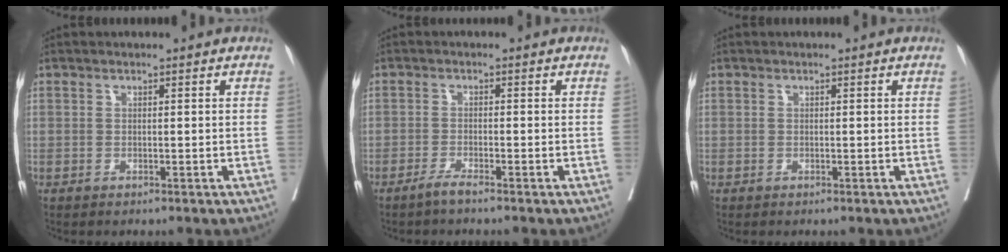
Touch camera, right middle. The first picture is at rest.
{"total": 1.8, "force": [-1.5, -0.3, 1.0], "torque": [-0.023, -0.002, -0.033]}
{"total": 0.0}